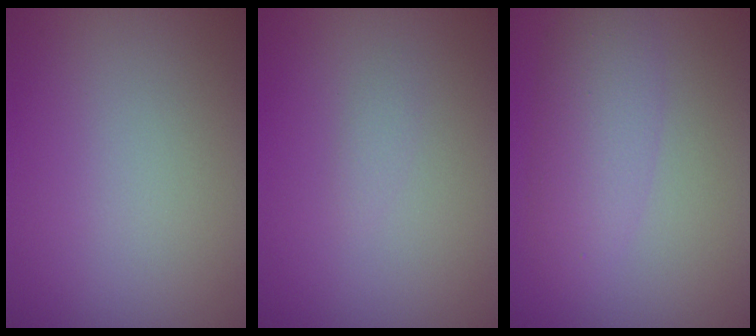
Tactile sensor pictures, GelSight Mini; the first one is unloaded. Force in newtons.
{"total": 0.6, "press": 0.6, "slide": 0.0}
{"total": 3.8, "press": 3.8, "slide": 0.1}